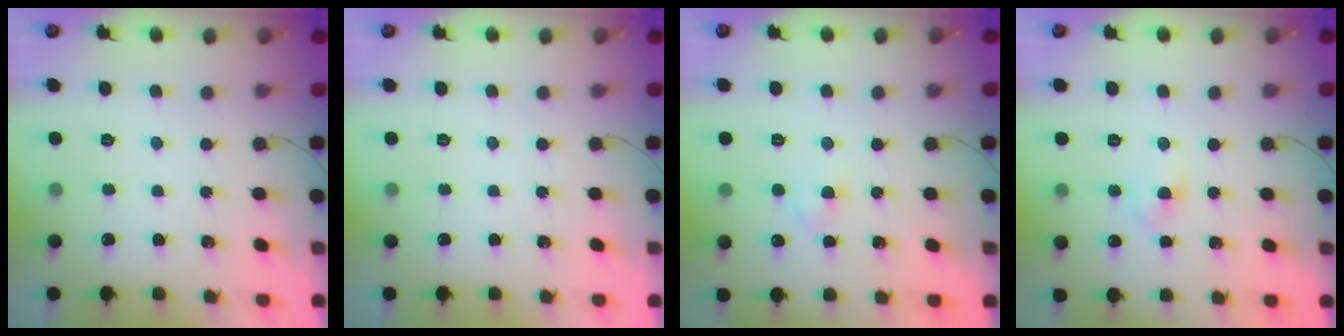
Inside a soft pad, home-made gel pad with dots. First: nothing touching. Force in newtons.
{"total": 0.0}
{"total": 2.5, "press": 2.3, "slide": 1.0}
{"total": 4.8, "press": 4.6, "slide": 1.5}